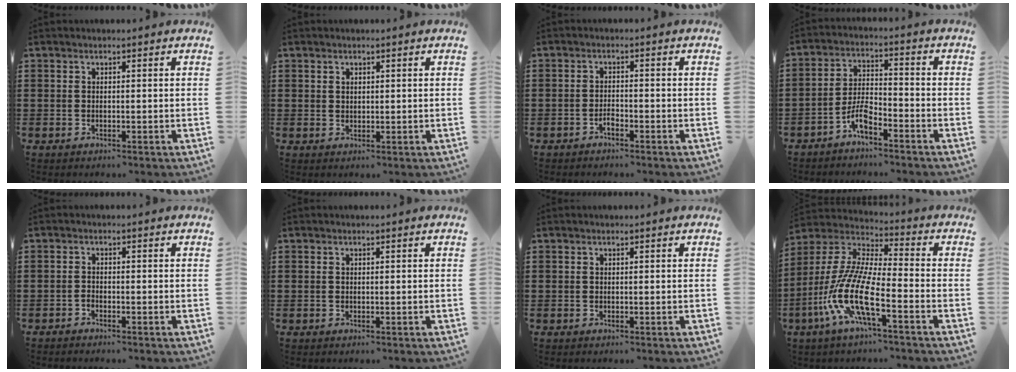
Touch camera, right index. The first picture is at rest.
{"total": 1.1, "force": [0.8, 0.7, 0.2], "torque": [-0.005, 0.002, 0.016]}
{"total": 1.6, "force": [-1.2, 0.5, 0.9], "torque": [-0.022, 0.000, -0.024]}
{"total": 5.2, "force": [-3.8, 1.5, 3.2], "torque": [-0.077, 0.003, -0.078]}
{"total": 0.9, "force": [-0.9, 0.0, 0.1], "torque": [-0.005, -0.001, -0.018]}
{"total": 0.0}
{"total": 0.0}
{"total": 11.9, "force": [-6.3, 2.2, 9.9], "torque": [-0.249, -0.023, -0.136]}